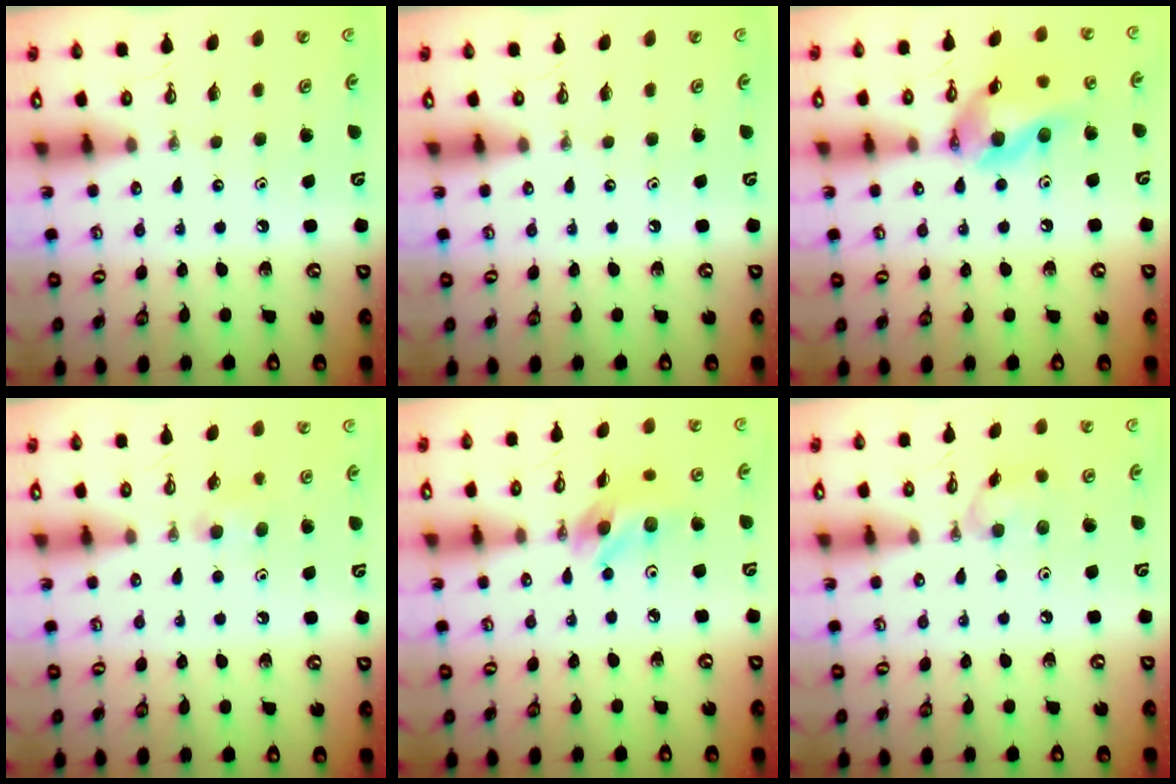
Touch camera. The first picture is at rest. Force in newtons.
{"total": 0.0}
{"total": 14.9, "press": 14.7, "slide": 2.5}
{"total": 6.7, "press": 6.0, "slide": 2.8}
{"total": 10.8, "press": 10.7, "slide": 0.8}
{"total": 7.4, "press": 7.3, "slide": 0.8}